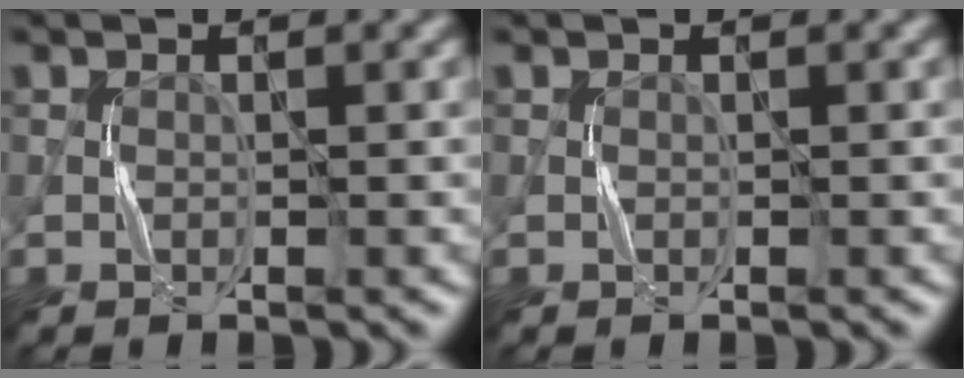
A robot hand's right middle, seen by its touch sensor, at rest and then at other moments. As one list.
[{"total": 0.0}]